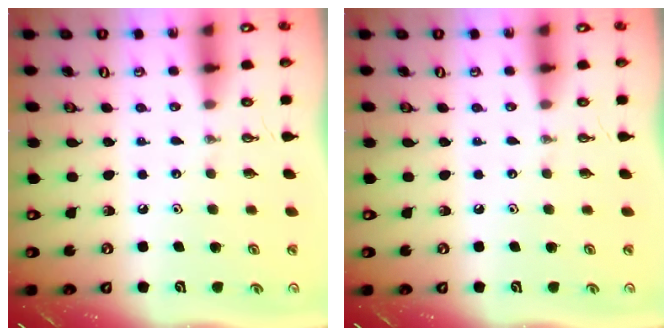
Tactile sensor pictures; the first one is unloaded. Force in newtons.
{"total": 0.0}